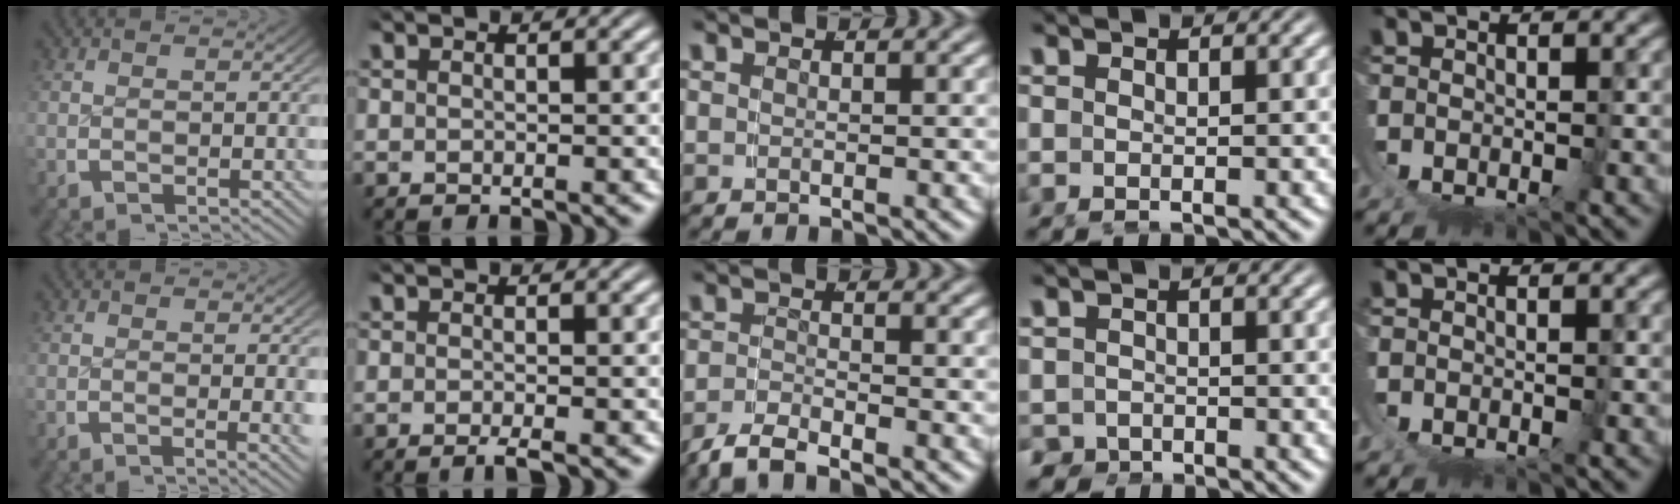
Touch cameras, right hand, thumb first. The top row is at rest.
{"thumb": {"total": 1.9, "force": [-0.1, 0.4, 1.9], "torque": [-0.023, -0.004, -0.002]}, "index": {"total": 1.4, "force": [-1.0, 0.1, 0.9], "torque": [-0.006, 0.009, -0.024]}, "middle": {"total": 2.8, "force": [-2.6, 0.2, 1.0], "torque": [-0.017, -0.006, -0.043]}, "ring": {"total": 3.5, "force": [-2.5, 2.4, 0.4], "torque": [-0.008, -0.021, -0.044]}}